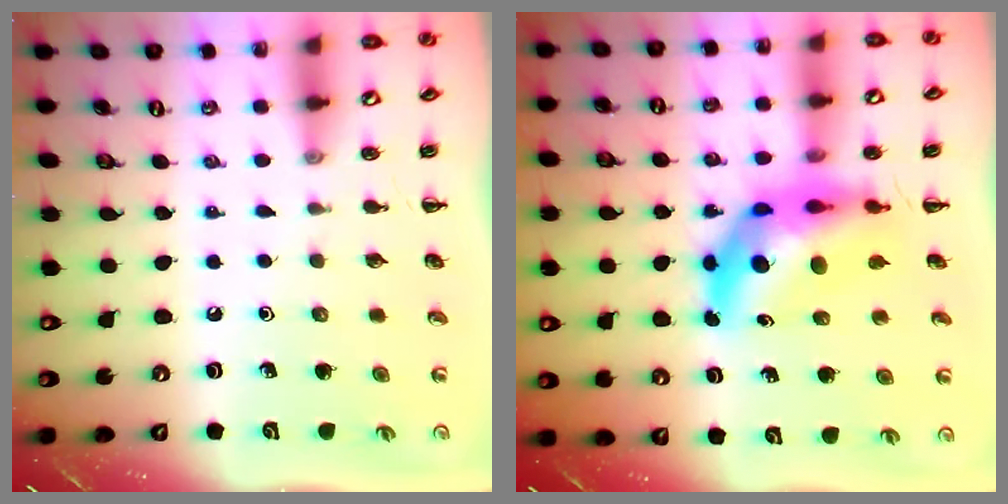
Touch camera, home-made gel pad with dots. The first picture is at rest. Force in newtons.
{"total": 11.2, "press": 10.6, "slide": 3.6}